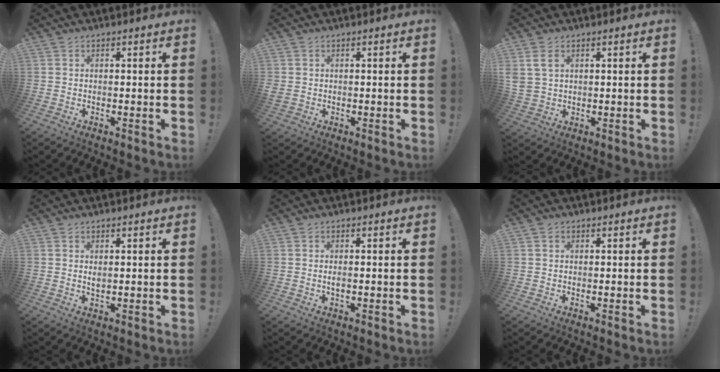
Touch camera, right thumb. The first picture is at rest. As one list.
[{"total": 1.7, "force": [0.4, 1.5, 0.6], "torque": [-0.003, -0.002, 0.007]}, {"total": 6.1, "force": [2.6, 4.1, 3.7], "torque": [-0.065, -0.005, 0.053]}, {"total": 1.5, "force": [0.9, 0.7, 1.1], "torque": [-0.007, -0.006, 0.012]}, {"total": 1.1, "force": [-0.3, 0.4, 1.0], "torque": [-0.012, -0.002, -0.007]}, {"total": 0.7, "force": [0.4, 0.6, 0.0], "torque": [0.006, 0.000, 0.006]}]